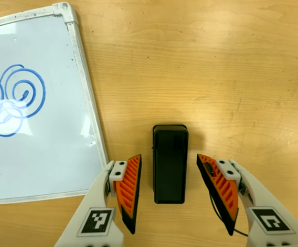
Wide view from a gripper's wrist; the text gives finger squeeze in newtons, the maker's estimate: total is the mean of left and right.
{"total": 0.0}